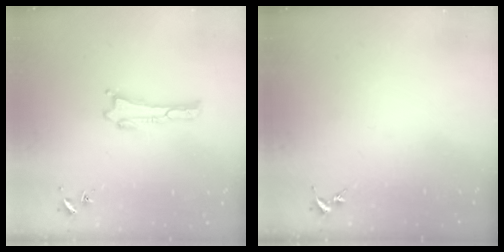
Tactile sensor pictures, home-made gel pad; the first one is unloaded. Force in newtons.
{"total": 0.0}